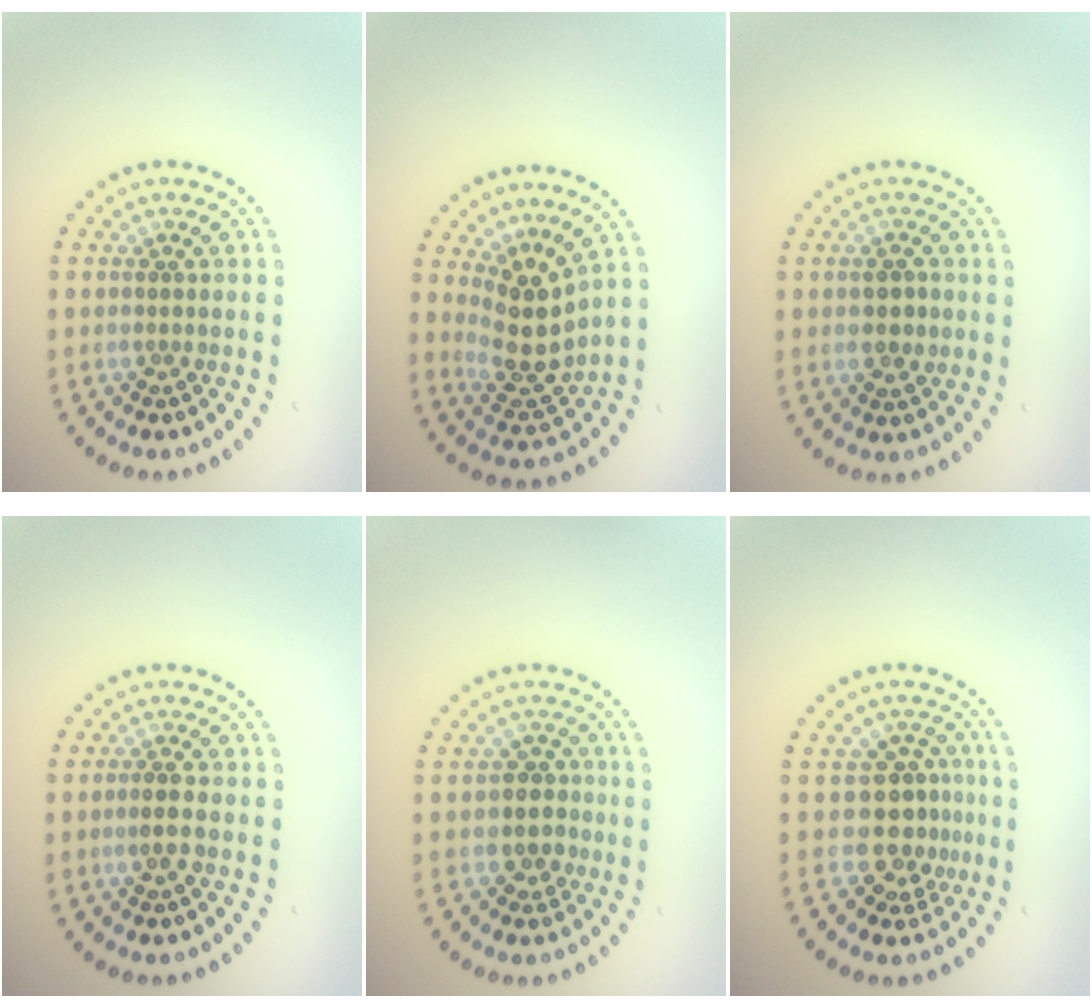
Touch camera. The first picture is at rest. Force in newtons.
{"total": 4.2, "press": 3.6, "slide": 2.1}
{"total": 2.3, "press": 2.3, "slide": 0.2}
{"total": 1.7, "press": 1.6, "slide": 0.6}
{"total": 2.8, "press": 2.4, "slide": 1.4}
{"total": 3.7, "press": 3.1, "slide": 2.0}